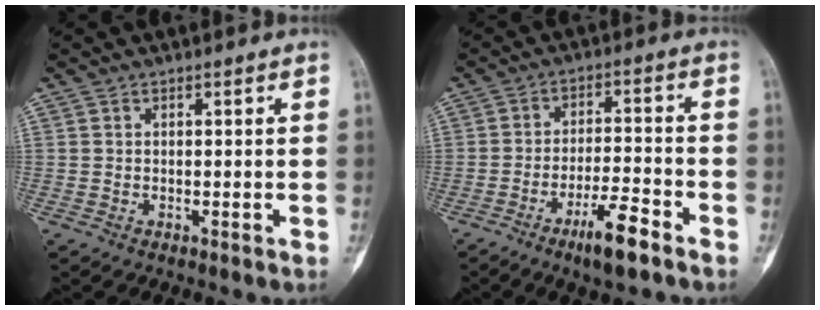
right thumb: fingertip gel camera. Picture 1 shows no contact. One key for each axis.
{"total": 8.1, "fx": -5.2, "fy": 1.5, "fz": 6.0, "tx": -0.102, "ty": 0.028, "tz": -0.088}